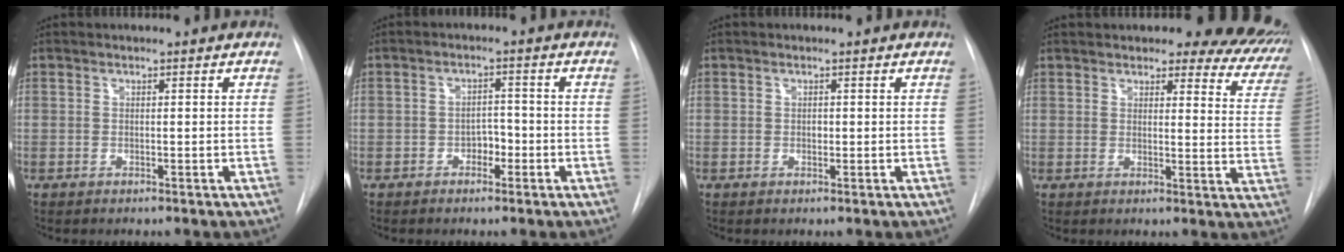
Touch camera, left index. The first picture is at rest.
{"total": 2.7, "force": [-1.7, 1.6, 1.5], "torque": [-0.015, 0.003, -0.028]}
{"total": 0.6, "force": [-0.4, 0.3, 0.2], "torque": [-0.001, -0.004, -0.008]}
{"total": 14.7, "force": [12.5, 4.7, 6.2], "torque": [-0.027, -0.037, 0.112]}